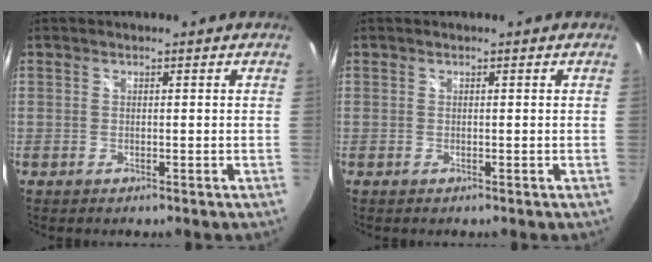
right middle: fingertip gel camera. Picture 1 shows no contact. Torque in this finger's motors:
{"motor_torque": [0.00, 0.00, -0.01, 0.00]}